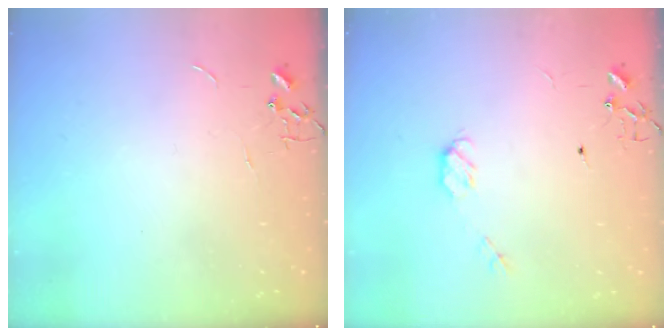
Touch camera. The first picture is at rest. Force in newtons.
{"total": 4.3, "press": 4.2, "slide": 0.7}